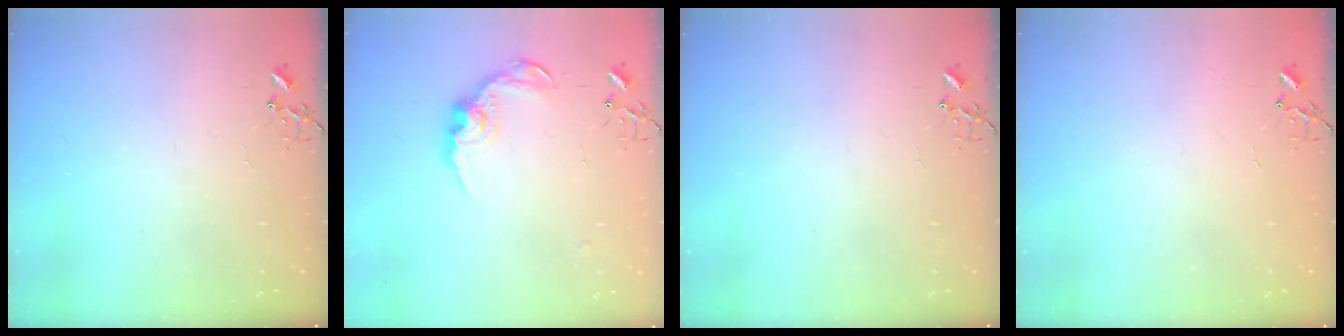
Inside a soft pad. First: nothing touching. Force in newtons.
{"total": 12.2, "press": 12.2, "slide": 0.5}
{"total": 0.0}
{"total": 1.5, "press": 1.5, "slide": 0.3}